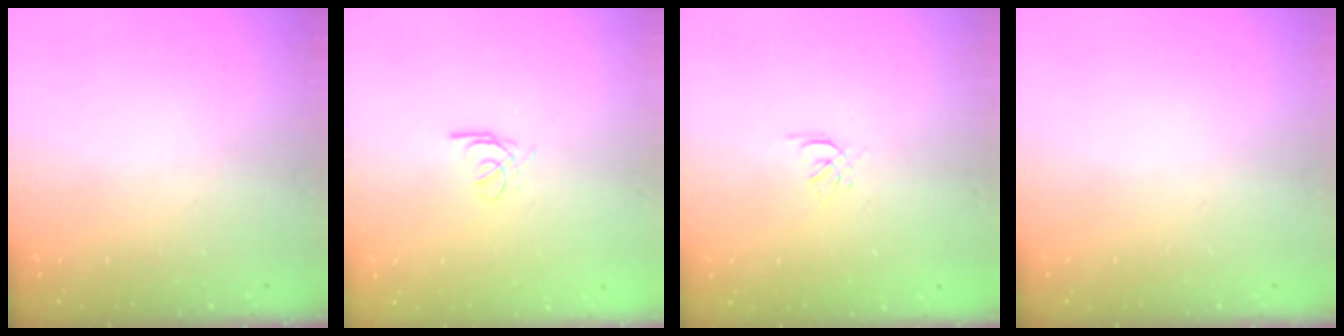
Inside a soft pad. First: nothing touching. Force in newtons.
{"total": 2.6, "press": 2.6, "slide": 0.3}
{"total": 1.5, "press": 1.4, "slide": 0.6}
{"total": 0.0}